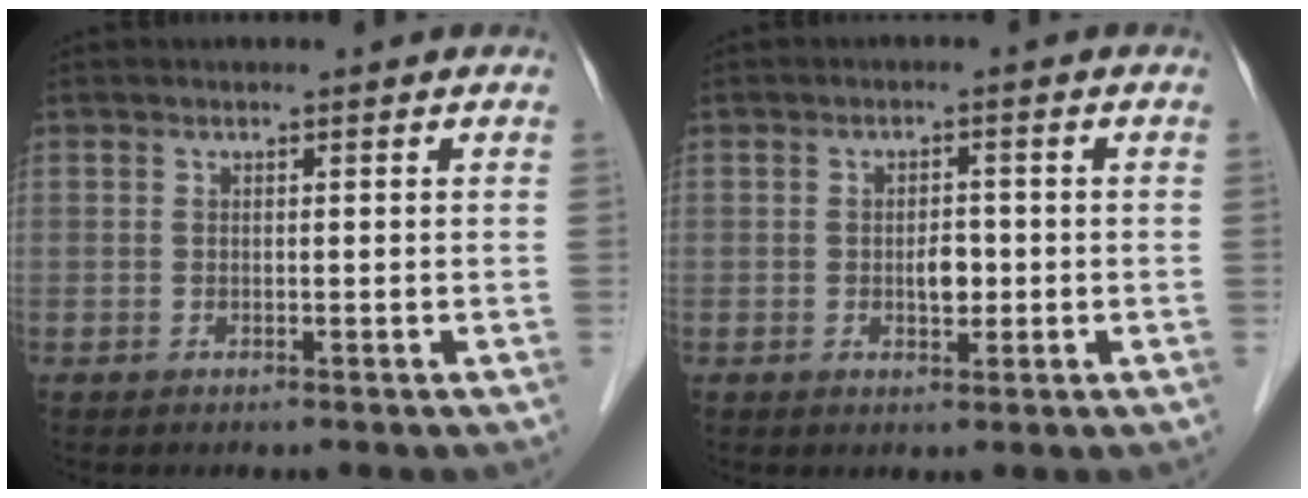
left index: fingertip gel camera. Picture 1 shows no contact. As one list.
[{"total": 2.8, "force": [-0.5, 1.5, 2.2], "torque": [-0.034, 0.003, -0.004]}]